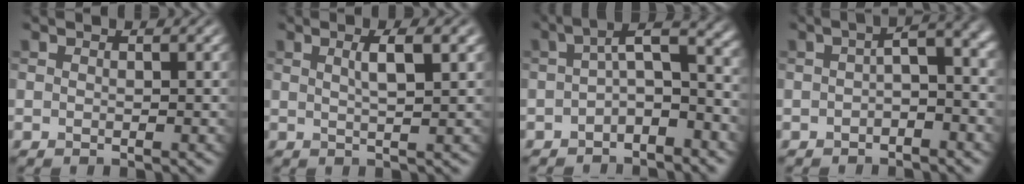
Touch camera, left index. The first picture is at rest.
{"total": 3.2, "force": [0.9, 0.9, 2.9], "torque": [-0.038, 0.009, 0.012]}
{"total": 5.0, "force": [-1.2, 1.8, 4.5], "torque": [-0.066, 0.015, -0.032]}
{"total": 3.8, "force": [-0.5, 1.3, 3.5], "torque": [-0.052, 0.011, -0.016]}